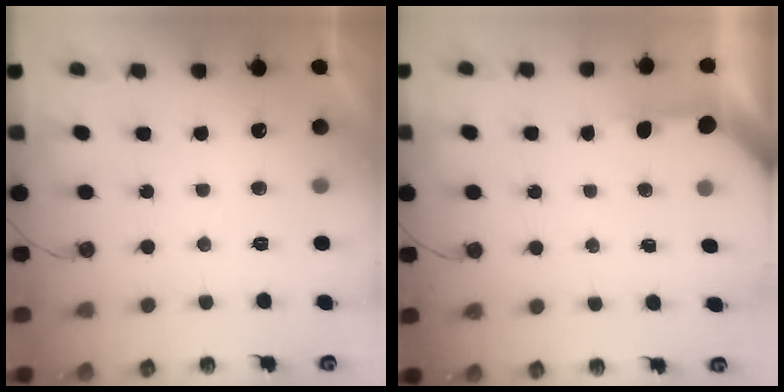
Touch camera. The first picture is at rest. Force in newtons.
{"total": 3.2, "press": 3.2, "slide": 0.4}